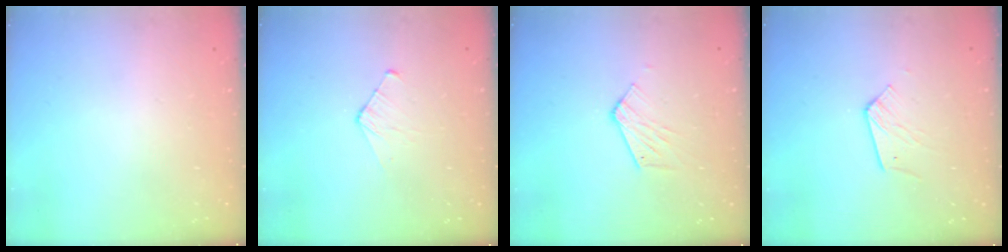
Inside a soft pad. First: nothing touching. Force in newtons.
{"total": 4.4, "press": 4.3, "slide": 0.4}
{"total": 6.7, "press": 6.6, "slide": 0.8}
{"total": 5.4, "press": 5.4, "slide": 0.5}